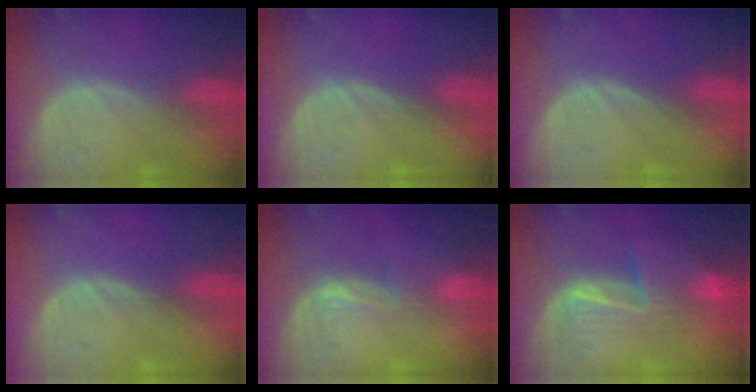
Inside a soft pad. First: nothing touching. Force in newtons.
{"total": 0.0}
{"total": 0.0}
{"total": 0.6, "press": 0.4, "slide": 0.4}
{"total": 2.6, "press": 2.0, "slide": 1.6}
{"total": 7.7, "press": 6.8, "slide": 3.6}